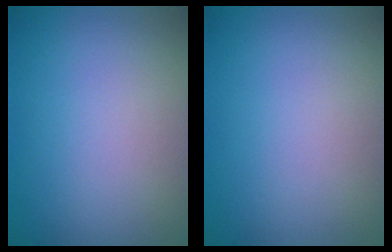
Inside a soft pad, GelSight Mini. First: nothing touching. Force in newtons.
{"total": 0.0}